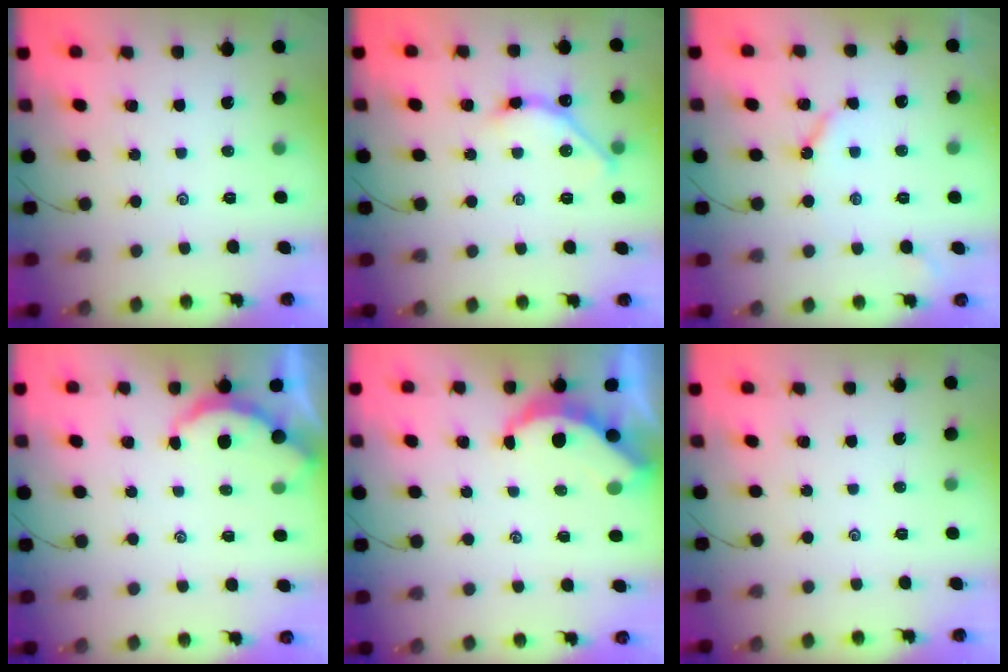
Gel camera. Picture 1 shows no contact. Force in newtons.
{"total": 5.6, "press": 5.5, "slide": 0.8}
{"total": 3.8, "press": 3.8, "slide": 0.5}
{"total": 2.9, "press": 2.9, "slide": 0.3}
{"total": 4.7, "press": 4.7, "slide": 0.4}
{"total": 0.0}